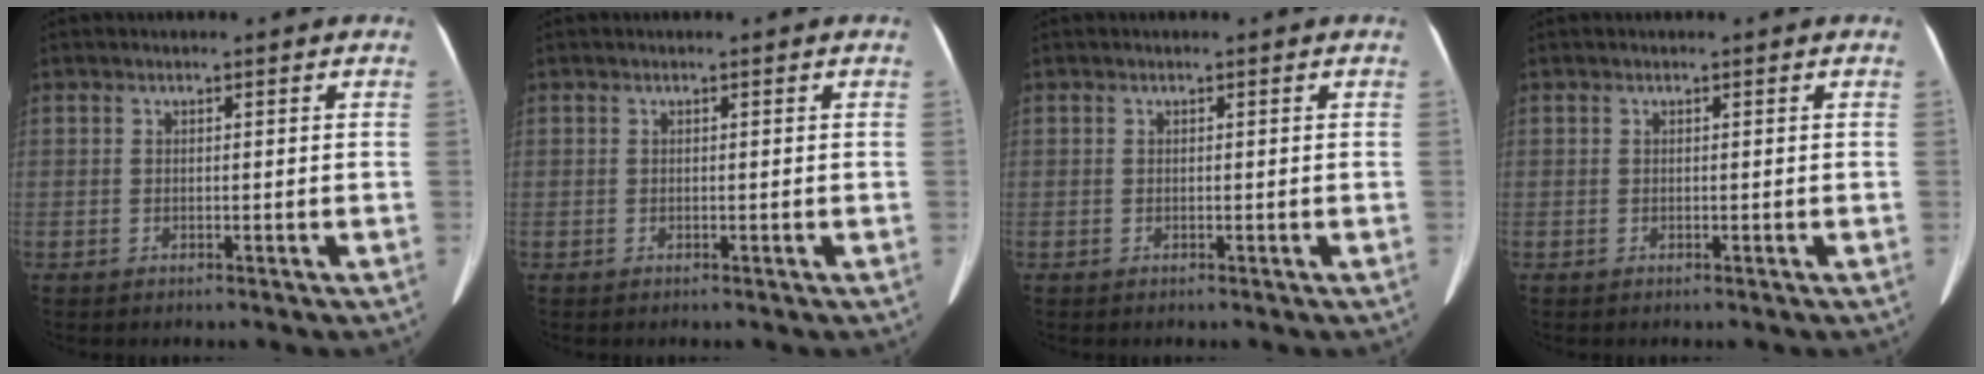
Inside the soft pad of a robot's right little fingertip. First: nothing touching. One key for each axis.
{"total": 0.0}
{"total": 0.0}
{"total": 0.0}